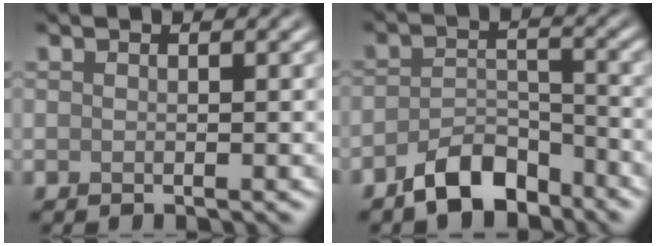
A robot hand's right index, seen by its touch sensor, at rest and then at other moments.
{"total": 4.8, "force": [-3.6, 2.2, 2.4], "torque": [-0.036, 0.000, -0.068]}